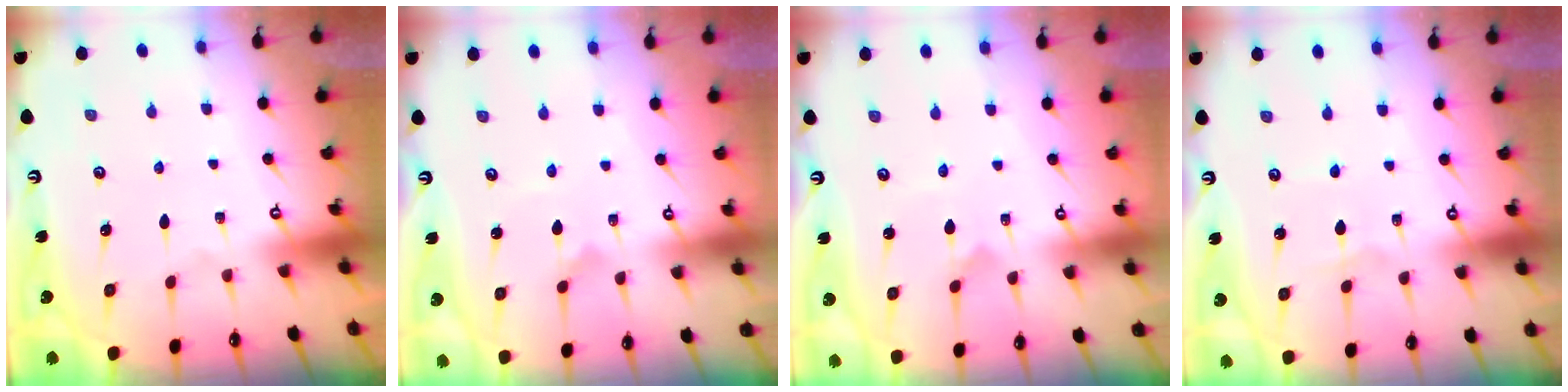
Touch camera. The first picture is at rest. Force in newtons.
{"total": 1.0, "press": 1.0, "slide": 0.1}
{"total": 1.4, "press": 1.4, "slide": 0.1}
{"total": 1.5, "press": 1.4, "slide": 0.2}